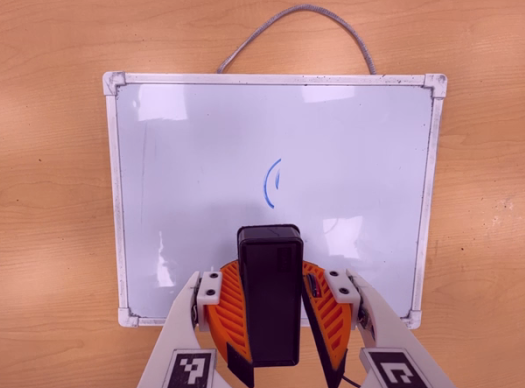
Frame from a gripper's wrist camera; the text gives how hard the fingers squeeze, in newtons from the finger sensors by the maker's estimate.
{"total": 9.4, "left": 9.7, "right": 9.1}